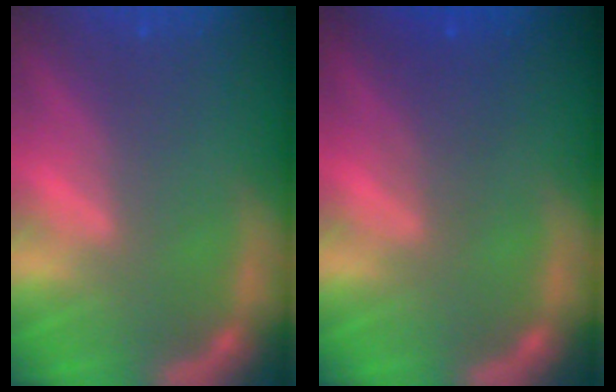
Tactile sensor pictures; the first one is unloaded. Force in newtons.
{"total": 2.4}